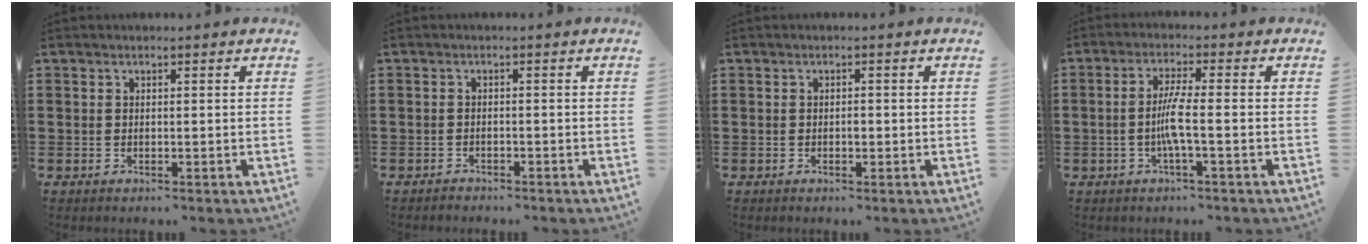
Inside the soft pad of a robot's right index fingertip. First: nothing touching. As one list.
[{"total": 1.1, "force": [-1.1, 0.2, -0.1], "torque": [-0.004, 0.003, -0.024]}, {"total": 0.9, "force": [-0.2, 0.4, 0.8], "torque": [-0.016, -0.003, -0.002]}, {"total": 4.7, "force": [-1.1, 0.0, 4.6], "torque": [-0.091, -0.007, -0.025]}]